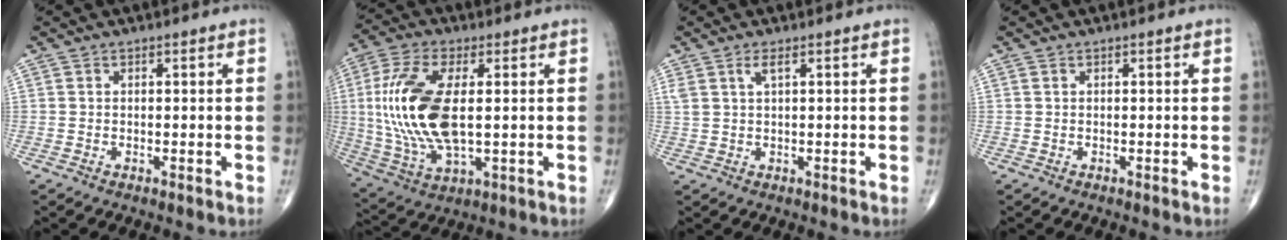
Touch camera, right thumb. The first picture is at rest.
{"total": 18.1, "force": [1.2, 8.2, 16.1], "torque": [-0.350, -0.008, 0.027]}
{"total": 2.3, "force": [1.2, 0.6, 1.9], "torque": [-0.045, 0.003, 0.029]}
{"total": 0.0}